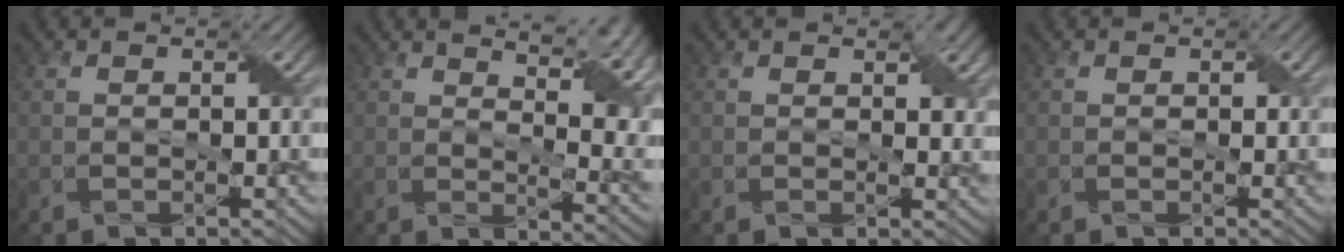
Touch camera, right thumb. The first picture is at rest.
{"total": 12.5, "force": [5.6, 4.1, 10.4], "torque": [-0.138, 0.029, 0.080]}
{"total": 2.9, "force": [1.2, 1.3, 2.2], "torque": [-0.033, -0.005, 0.024]}
{"total": 0.0}